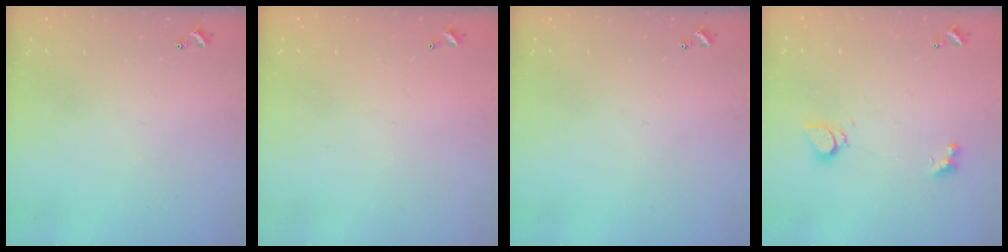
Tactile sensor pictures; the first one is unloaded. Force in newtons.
{"total": 2.9, "press": 2.9, "slide": 0.1}
{"total": 0.0}
{"total": 1.3, "press": 1.2, "slide": 0.4}